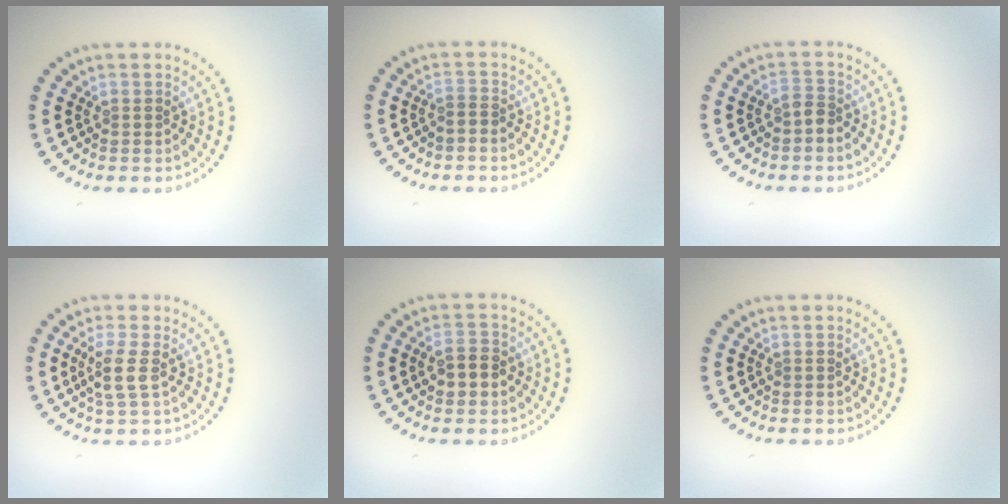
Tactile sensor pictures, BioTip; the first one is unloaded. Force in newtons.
{"total": 0.6, "press": 0.5, "slide": 0.4}
{"total": 1.5, "press": 1.2, "slide": 0.9}
{"total": 2.4, "press": 2.1, "slide": 1.2}
{"total": 2.5, "press": 2.5, "slide": 0.1}
{"total": 0.0}